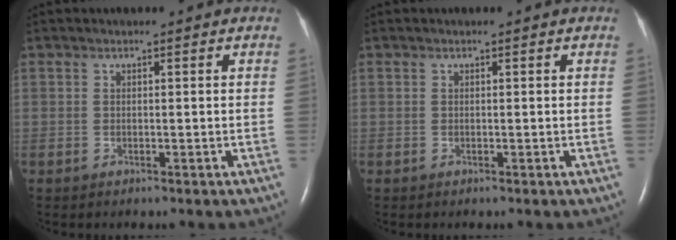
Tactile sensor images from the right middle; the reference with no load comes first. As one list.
[{"total": 0.0}]